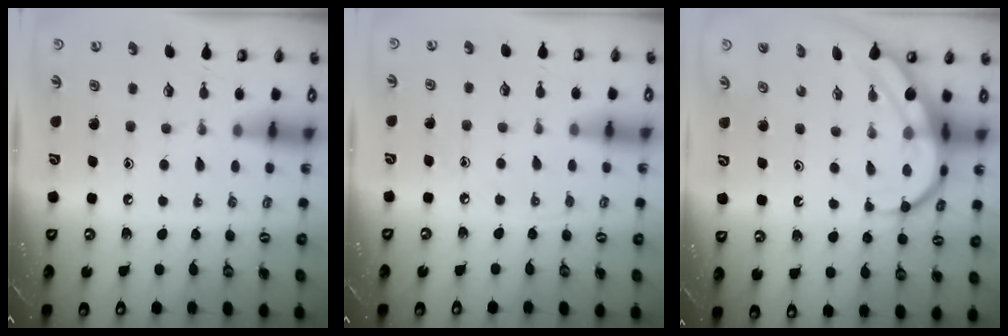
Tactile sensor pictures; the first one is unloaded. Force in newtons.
{"total": 3.2, "press": 3.2, "slide": 0.6}
{"total": 8.4, "press": 8.3, "slide": 0.5}